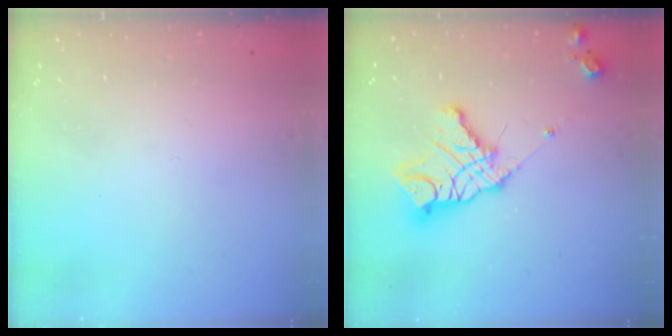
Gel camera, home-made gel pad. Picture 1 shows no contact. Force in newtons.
{"total": 14.7, "press": 14.7, "slide": 1.1}